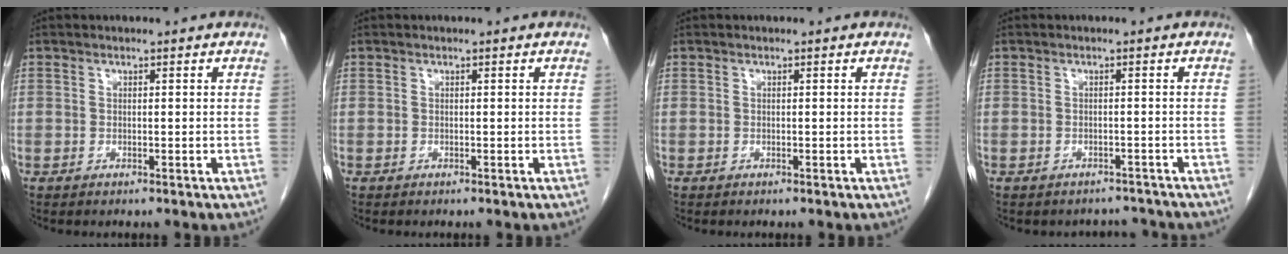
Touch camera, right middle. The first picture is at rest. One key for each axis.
{"total": 0.0}
{"total": 0.0}
{"total": 3.2, "fx": -2.9, "fy": 1.2, "fz": -0.5, "tx": 0.009, "ty": 0.006, "tz": -0.038}